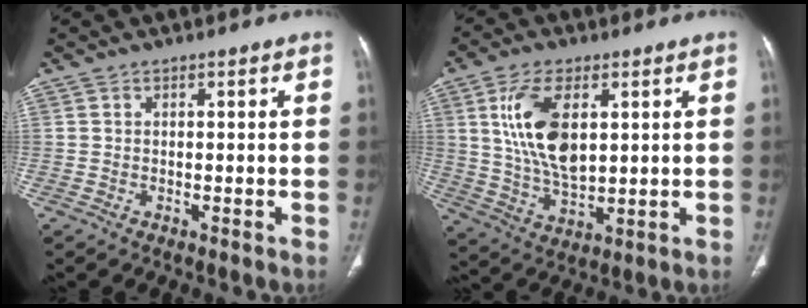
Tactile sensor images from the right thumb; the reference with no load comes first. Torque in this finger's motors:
{"motor_torque": [0.96, 2.29, 1.68, 0.63, 0.47]}